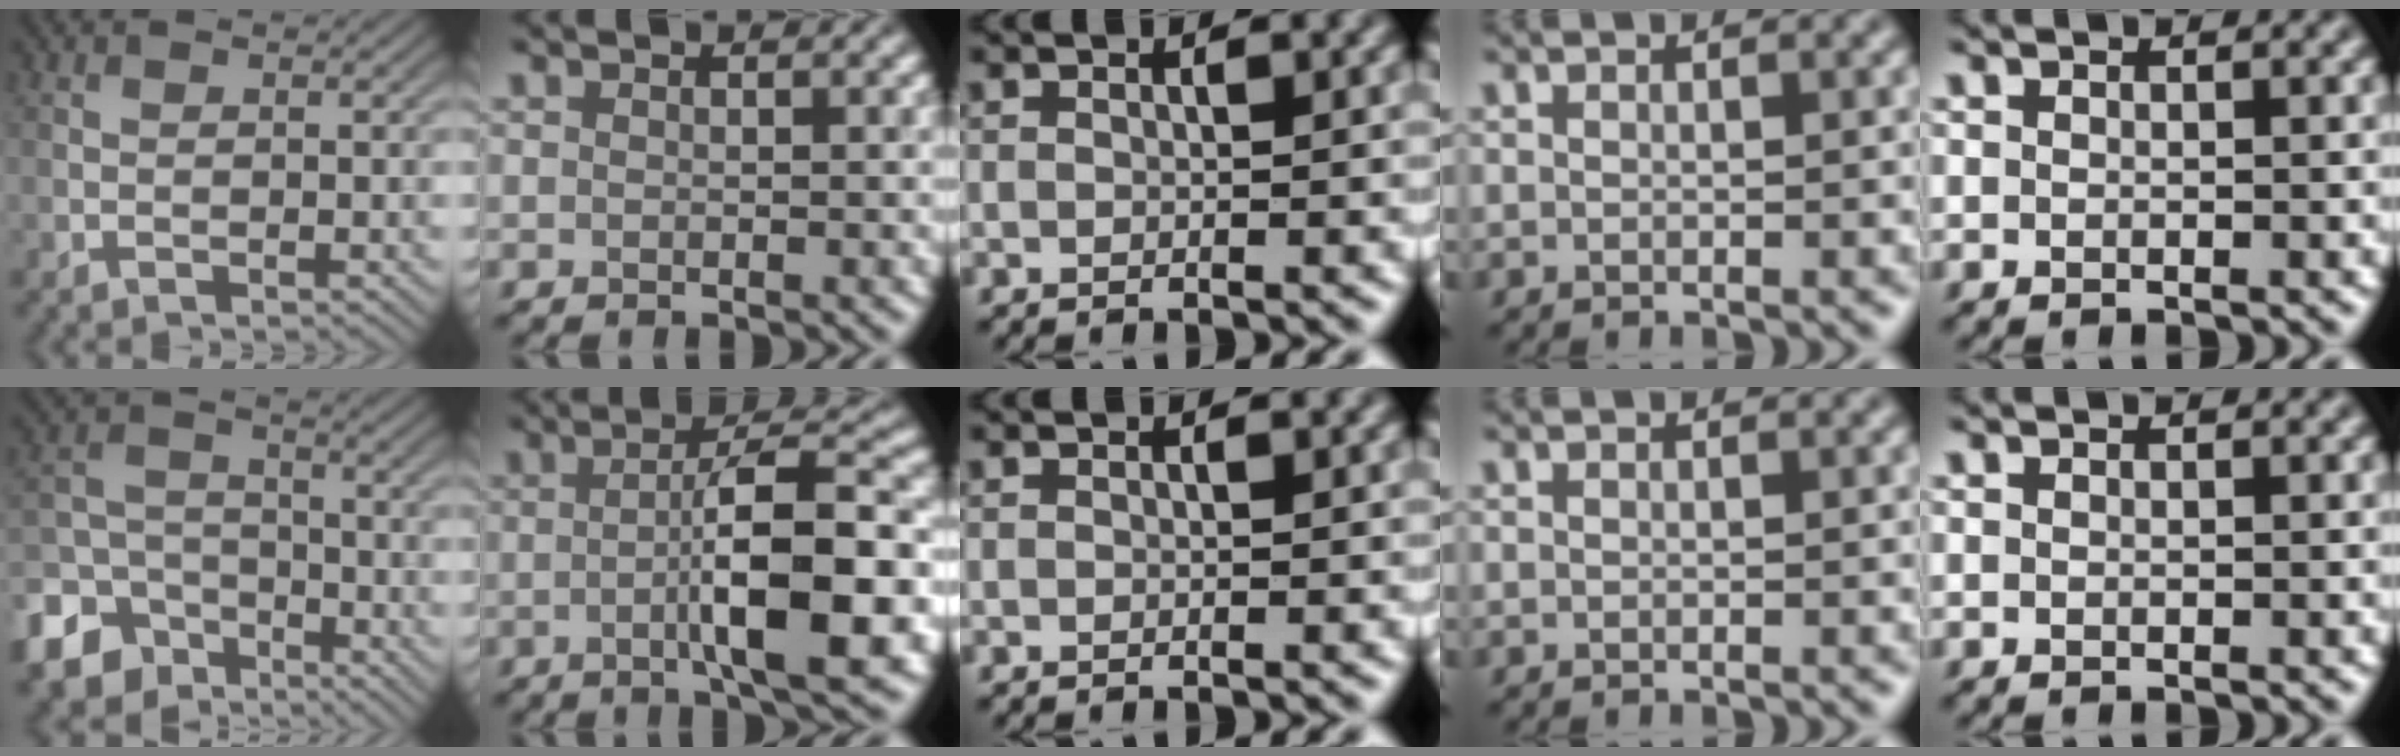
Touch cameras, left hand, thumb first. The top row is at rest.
{"thumb": {"total": 9.7, "force": [-6.2, 6.6, 3.4], "torque": [-0.084, -0.019, -0.122]}, "index": {"total": 9.4, "force": [-1.8, 1.9, 9.0], "torque": [-0.122, 0.013, -0.035]}}